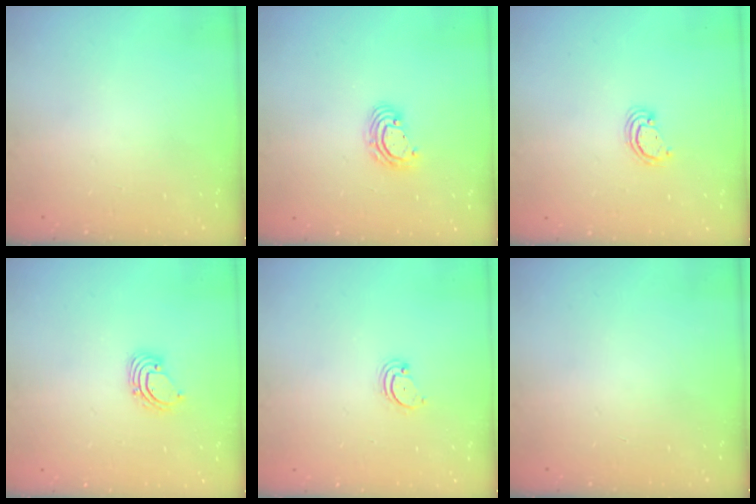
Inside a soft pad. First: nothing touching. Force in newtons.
{"total": 5.1, "press": 5.1, "slide": 0.4}
{"total": 2.3, "press": 2.3, "slide": 0.3}
{"total": 3.1, "press": 3.1, "slide": 0.2}
{"total": 2.6, "press": 2.5, "slide": 0.3}
{"total": 0.0}